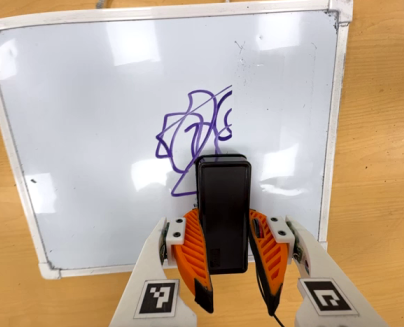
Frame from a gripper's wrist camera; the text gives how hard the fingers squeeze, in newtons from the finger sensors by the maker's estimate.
{"total": 9.4, "left": 8.1, "right": 10.7}